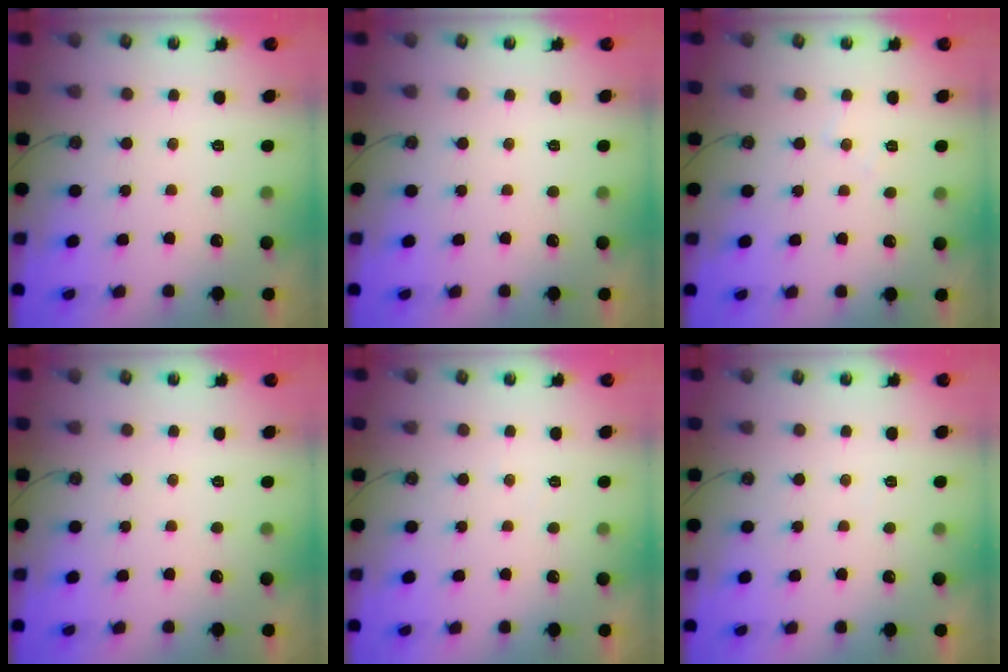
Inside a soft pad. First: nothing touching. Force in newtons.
{"total": 0.0}
{"total": 4.9, "press": 4.9, "slide": 0.8}
{"total": 0.0}
{"total": 3.6, "press": 3.5, "slide": 0.6}
{"total": 2.7, "press": 2.7, "slide": 0.5}